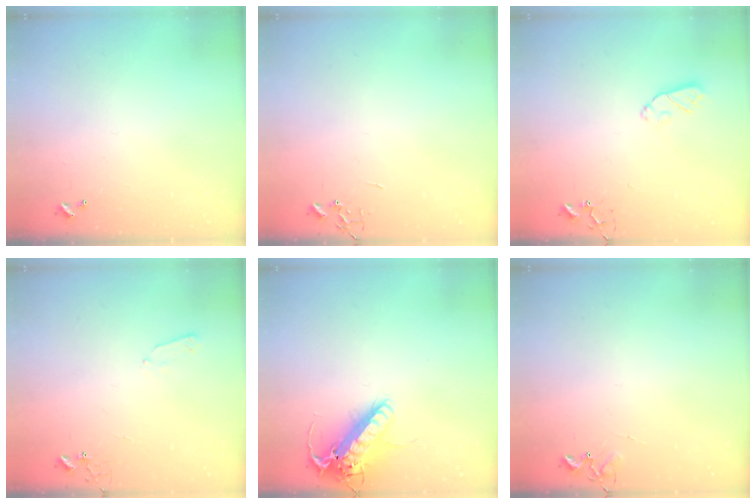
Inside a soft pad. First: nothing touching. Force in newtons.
{"total": 0.0}
{"total": 6.6, "press": 6.6, "slide": 0.2}
{"total": 3.4, "press": 3.4, "slide": 0.5}
{"total": 16.2, "press": 15.9, "slide": 3.2}
{"total": 6.1, "press": 6.0, "slide": 0.6}